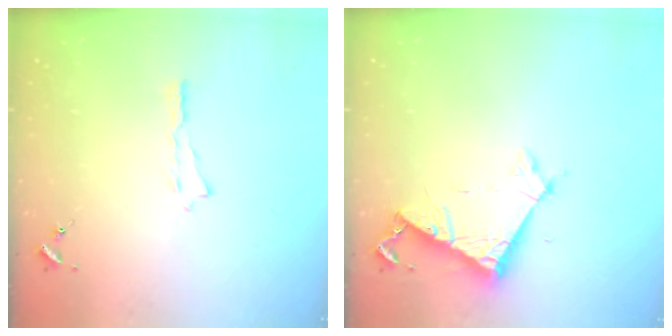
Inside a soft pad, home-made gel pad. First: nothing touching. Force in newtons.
{"total": 6.4, "press": 6.4, "slide": 0.6}